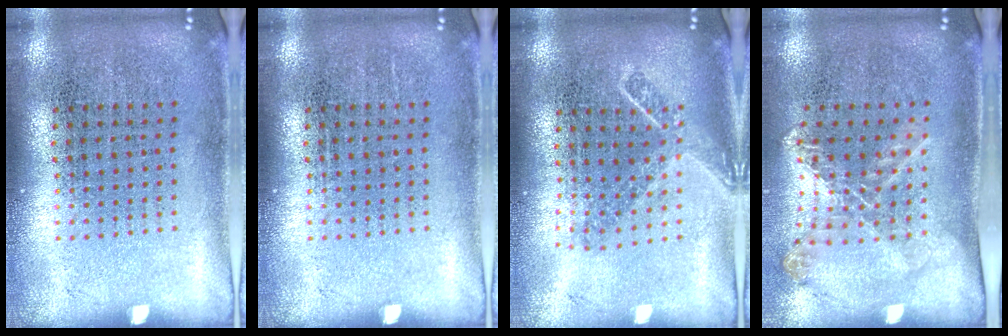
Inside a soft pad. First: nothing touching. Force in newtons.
{"total": 0.0}
{"total": 1.8, "press": 1.3, "slide": 1.2}
{"total": 1.3, "press": 1.2, "slide": 0.4}